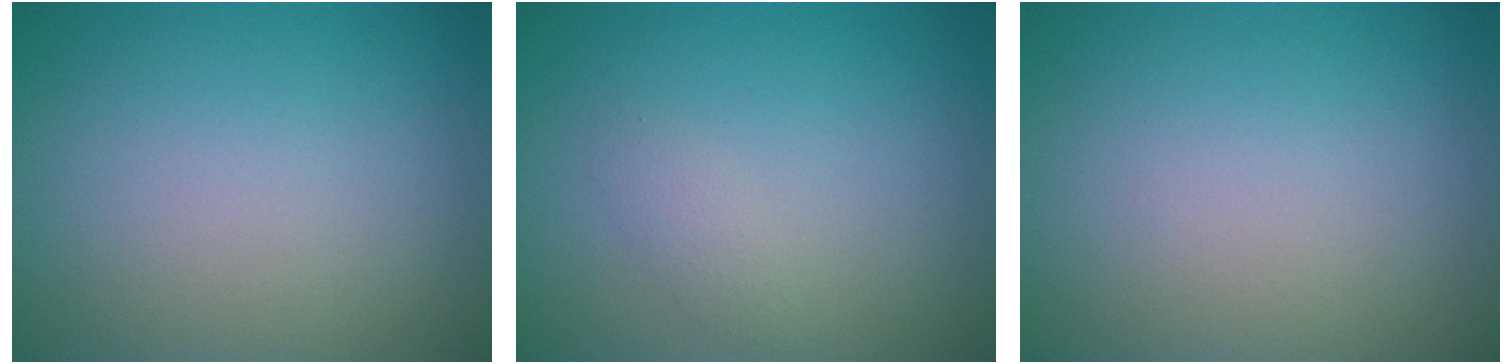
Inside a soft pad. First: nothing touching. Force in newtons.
{"total": 1.0, "press": 1.0, "slide": 0.0}
{"total": 0.0}